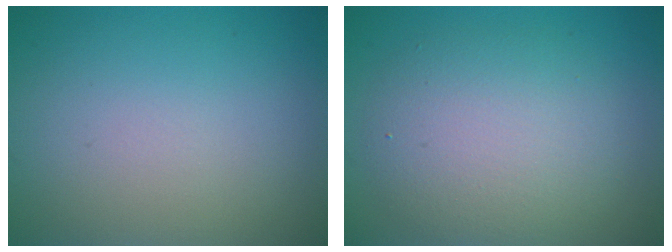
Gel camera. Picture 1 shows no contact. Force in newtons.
{"total": 5.6, "press": 5.6, "slide": 0.6}